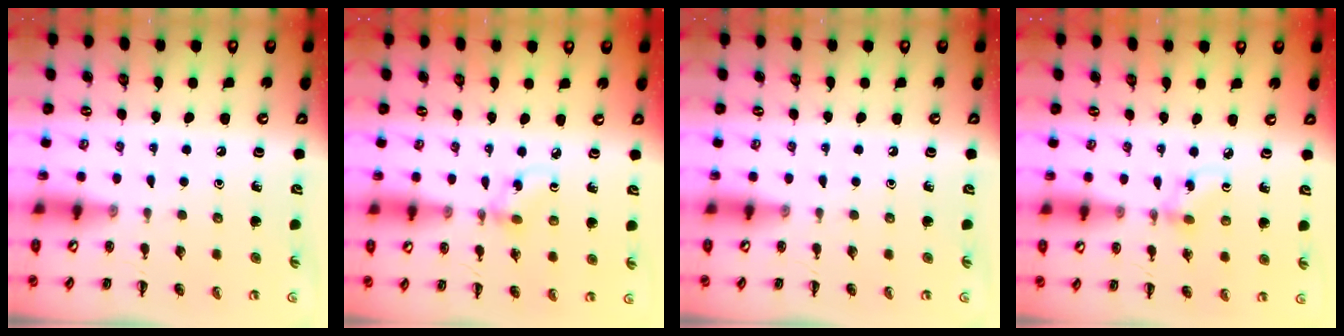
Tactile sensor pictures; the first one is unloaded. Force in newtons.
{"total": 2.9, "press": 2.7, "slide": 0.9}
{"total": 0.0}
{"total": 3.3, "press": 3.0, "slide": 1.2}